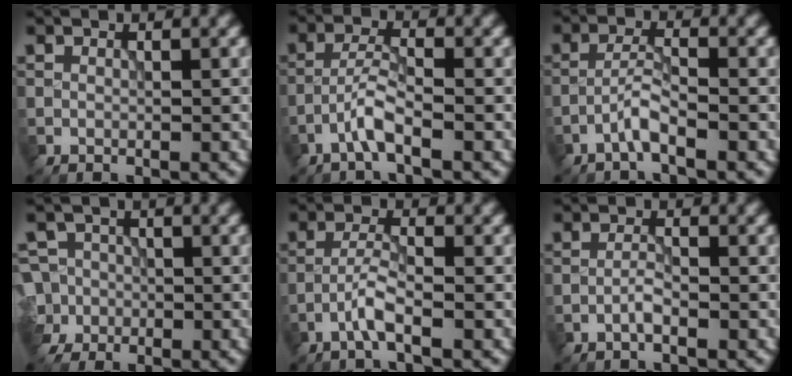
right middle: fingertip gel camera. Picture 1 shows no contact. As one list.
[{"total": 2.8, "force": [-1.7, 0.4, 2.2], "torque": [-0.046, 0.010, -0.040]}, {"total": 2.3, "force": [-1.5, 0.2, 1.7], "torque": [-0.035, 0.010, -0.035]}, {"total": 6.8, "force": [-2.9, 5.9, 1.9], "torque": [-0.042, -0.001, -0.075]}, {"total": 2.4, "force": [-1.4, 0.3, 2.0], "torque": [-0.043, 0.009, -0.034]}, {"total": 1.3, "force": [-0.7, 0.2, 1.1], "torque": [-0.020, 0.005, -0.017]}]